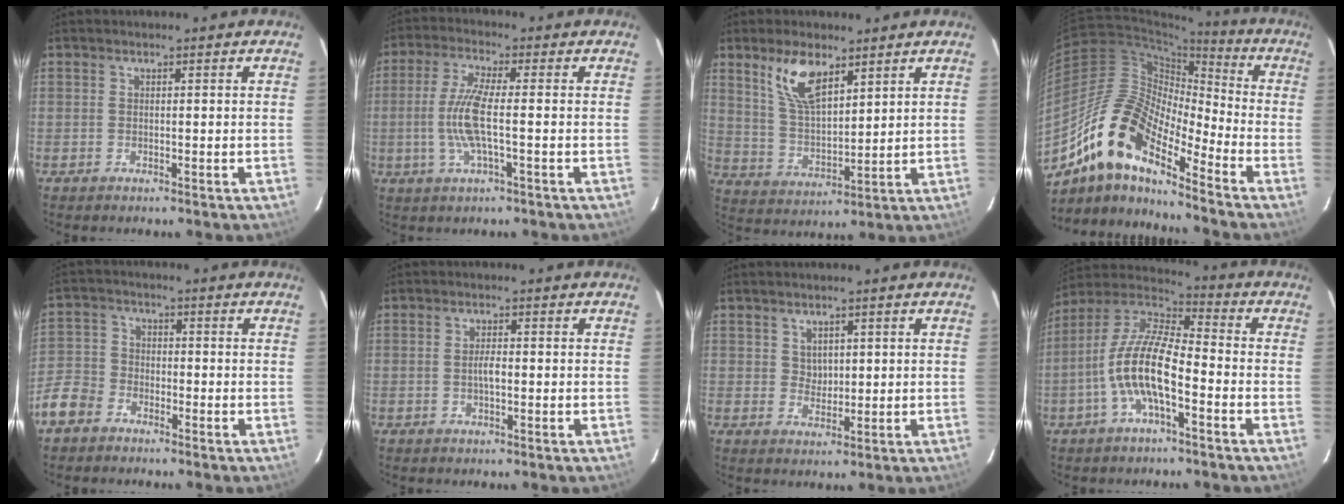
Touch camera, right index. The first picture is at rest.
{"total": 8.4, "force": [-1.3, 1.2, 8.2], "torque": [-0.173, -0.002, -0.028]}
{"total": 9.8, "force": [6.0, 4.1, 6.5], "torque": [-0.125, 0.006, 0.126]}
{"total": 15.8, "force": [-11.0, 4.7, 10.4], "torque": [-0.174, 0.000, -0.224]}
{"total": 8.0, "force": [-5.2, 5.4, 2.9], "torque": [-0.071, 0.014, -0.111]}
{"total": 1.9, "force": [-0.3, 0.6, 1.8], "torque": [-0.035, 0.002, -0.007]}
{"total": 2.7, "force": [1.2, 2.2, 0.9], "torque": [-0.008, 0.004, 0.025]}
{"total": 12.5, "force": [-4.3, 3.9, 11.0], "torque": [-0.229, 0.005, -0.087]}